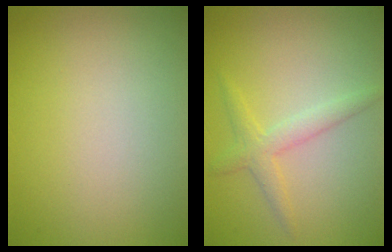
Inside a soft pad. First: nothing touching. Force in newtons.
{"total": 2.2, "press": 2.2, "slide": 0.1}